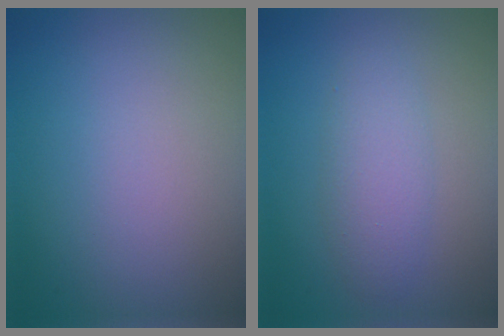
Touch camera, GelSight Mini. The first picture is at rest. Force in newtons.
{"total": 2.9, "press": 2.9, "slide": 0.1}